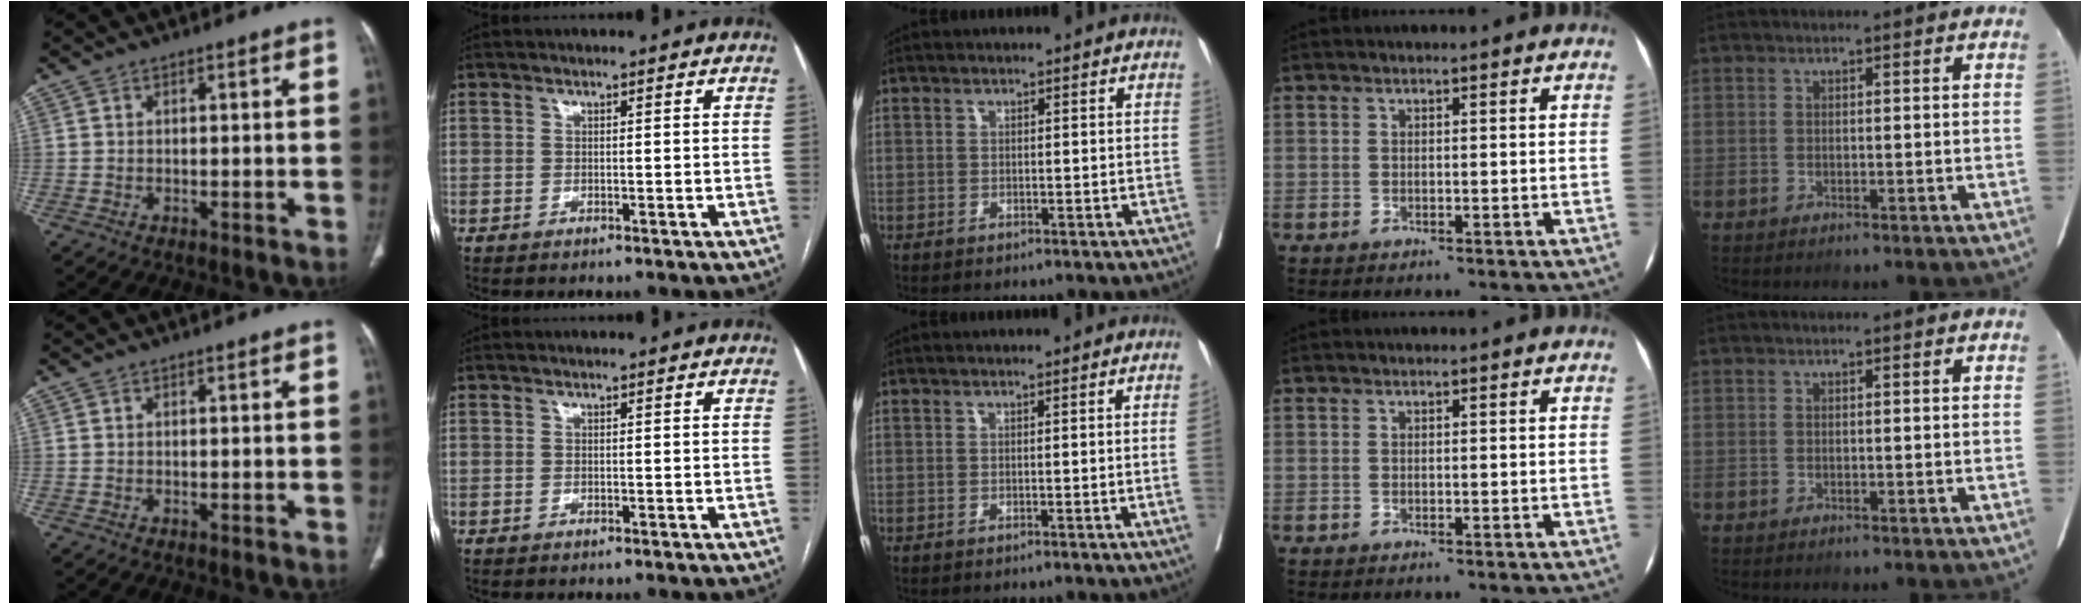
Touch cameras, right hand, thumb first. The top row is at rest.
{"middle": {"total": 1.6, "force": [-0.2, -0.7, 1.4], "torque": [-0.020, -0.002, 0.000]}}